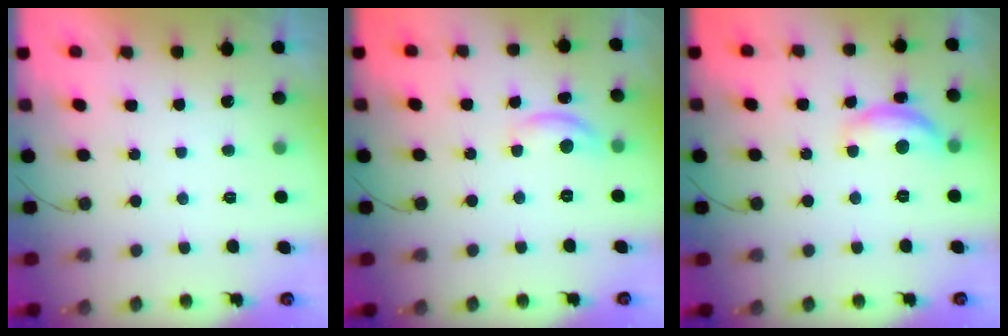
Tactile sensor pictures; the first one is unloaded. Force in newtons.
{"total": 6.1, "press": 6.1, "slide": 0.5}
{"total": 9.9, "press": 9.9, "slide": 0.6}